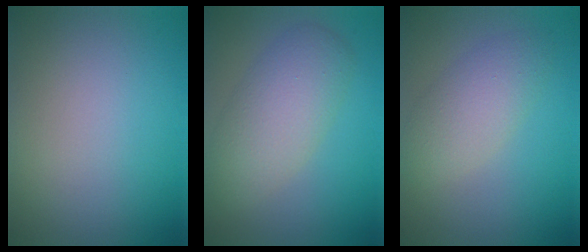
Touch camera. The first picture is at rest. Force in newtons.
{"total": 5.1, "press": 5.1, "slide": 0.2}
{"total": 3.5, "press": 3.5, "slide": 0.1}